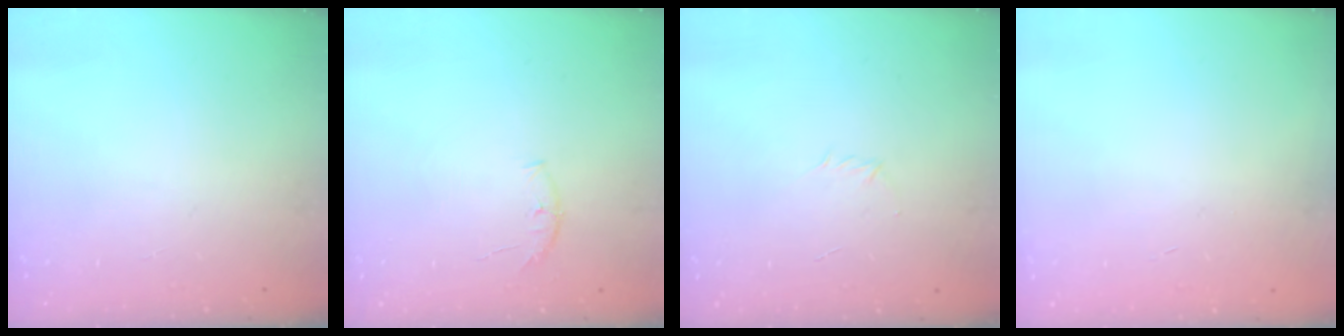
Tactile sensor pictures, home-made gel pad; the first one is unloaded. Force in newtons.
{"total": 5.6, "press": 5.5, "slide": 1.1}
{"total": 2.9, "press": 2.8, "slide": 0.8}
{"total": 0.6, "press": 0.5, "slide": 0.2}